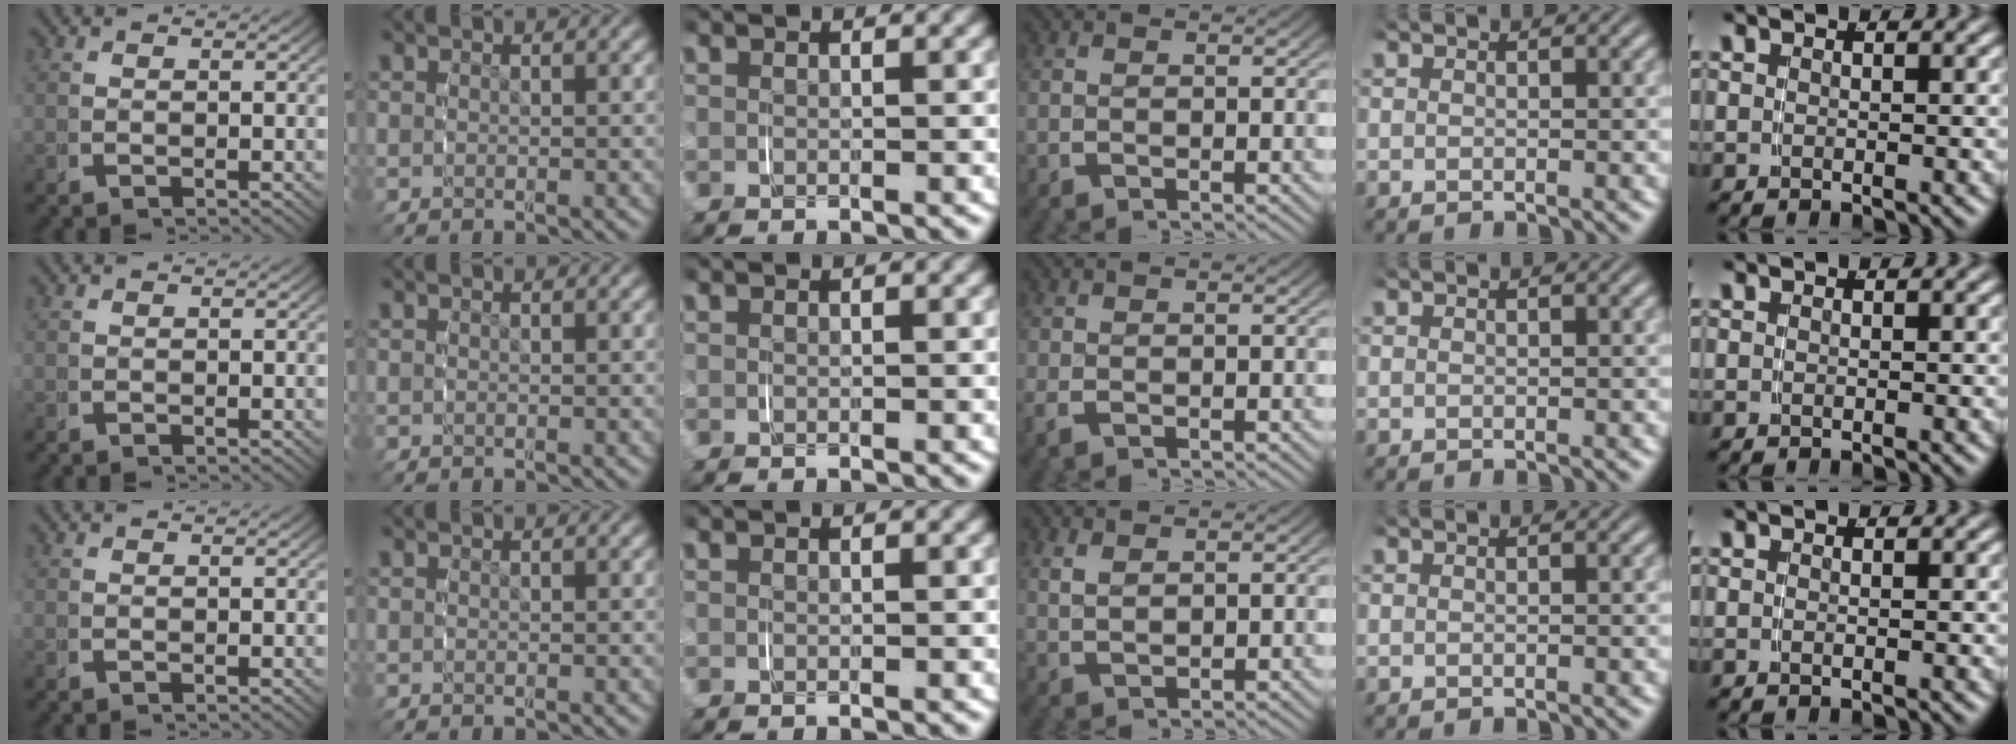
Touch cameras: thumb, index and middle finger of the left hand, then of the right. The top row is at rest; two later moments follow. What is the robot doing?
{"motion": "grasp_and_lifting", "object": "napkin"}